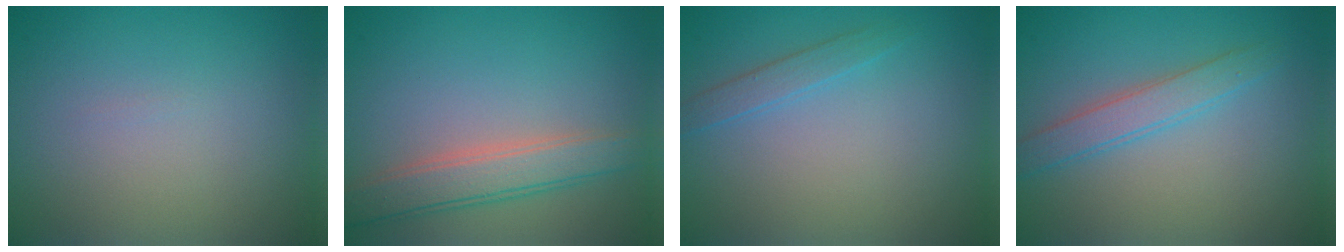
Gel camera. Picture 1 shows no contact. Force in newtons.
{"total": 3.8, "press": 3.8, "slide": 0.2}
{"total": 1.4, "press": 1.4, "slide": 0.0}
{"total": 2.5, "press": 2.5, "slide": 0.2}